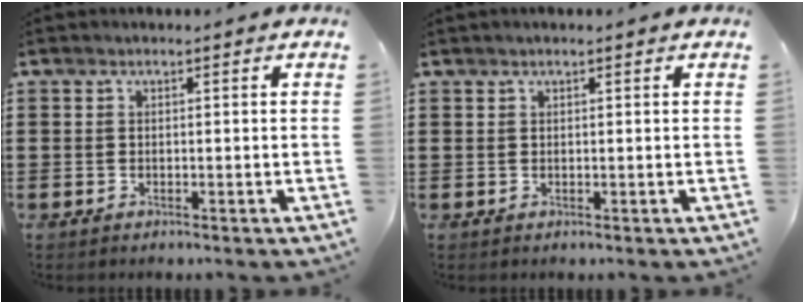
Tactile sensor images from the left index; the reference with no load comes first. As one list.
[{"total": 0.6, "force": [0.4, -0.1, 0.5], "torque": [-0.008, -0.001, 0.008]}]